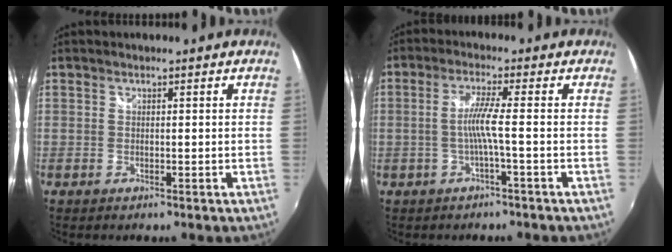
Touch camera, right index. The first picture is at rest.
{"total": 4.3, "force": [-1.1, -1.1, 4.0], "torque": [-0.088, -0.002, -0.019]}